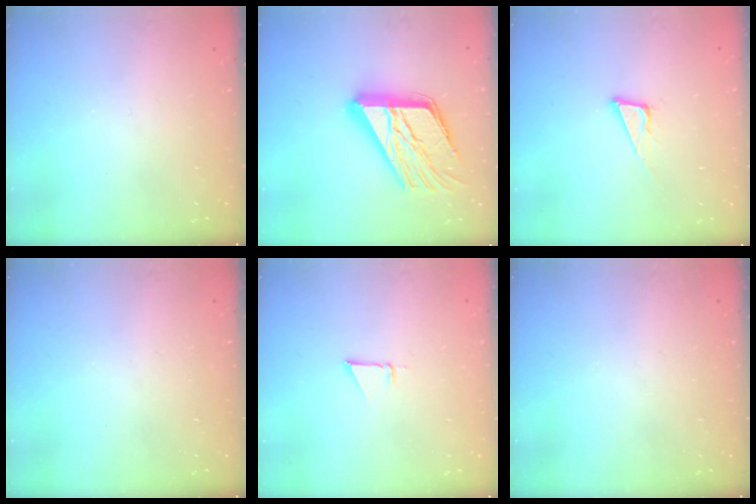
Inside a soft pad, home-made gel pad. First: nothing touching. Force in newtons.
{"total": 22.8, "press": 22.7, "slide": 2.2}
{"total": 7.0, "press": 6.4, "slide": 2.8}
{"total": 0.0}
{"total": 2.5, "press": 2.5, "slide": 0.1}
{"total": 0.0}